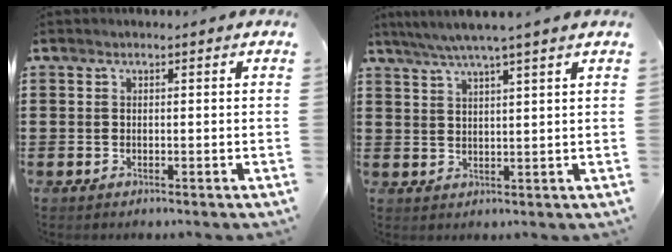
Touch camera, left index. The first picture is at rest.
{"total": 4.1, "force": [3.3, -0.6, 2.4], "torque": [-0.055, -0.009, 0.058]}